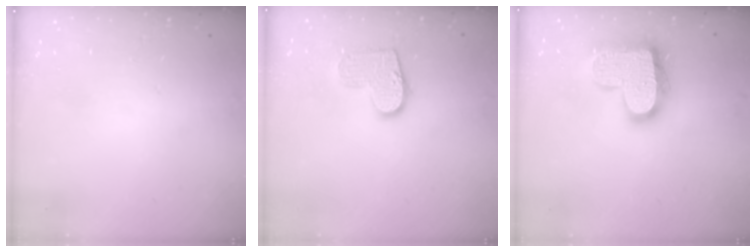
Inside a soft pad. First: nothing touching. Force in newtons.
{"total": 10.2, "press": 10.2, "slide": 0.2}
{"total": 18.7, "press": 18.7, "slide": 1.2}